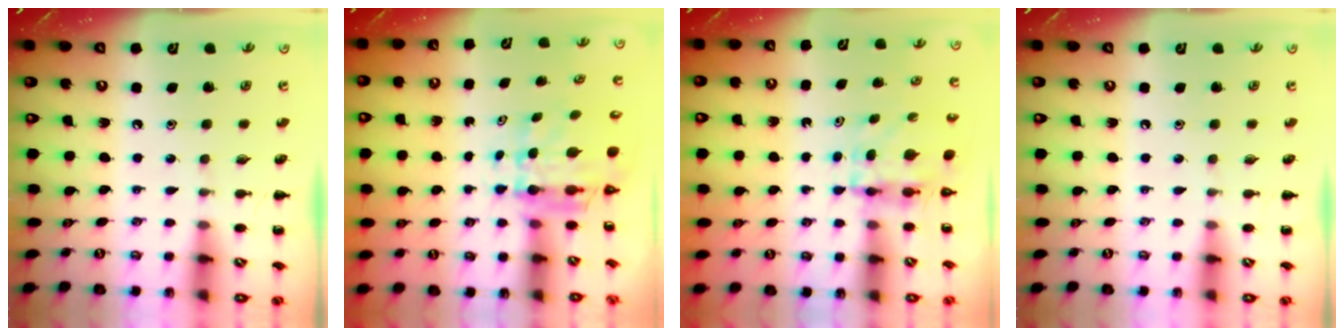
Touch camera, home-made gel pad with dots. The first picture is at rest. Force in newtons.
{"total": 6.0, "press": 5.9, "slide": 1.4}
{"total": 3.9, "press": 3.9, "slide": 0.3}
{"total": 0.0}